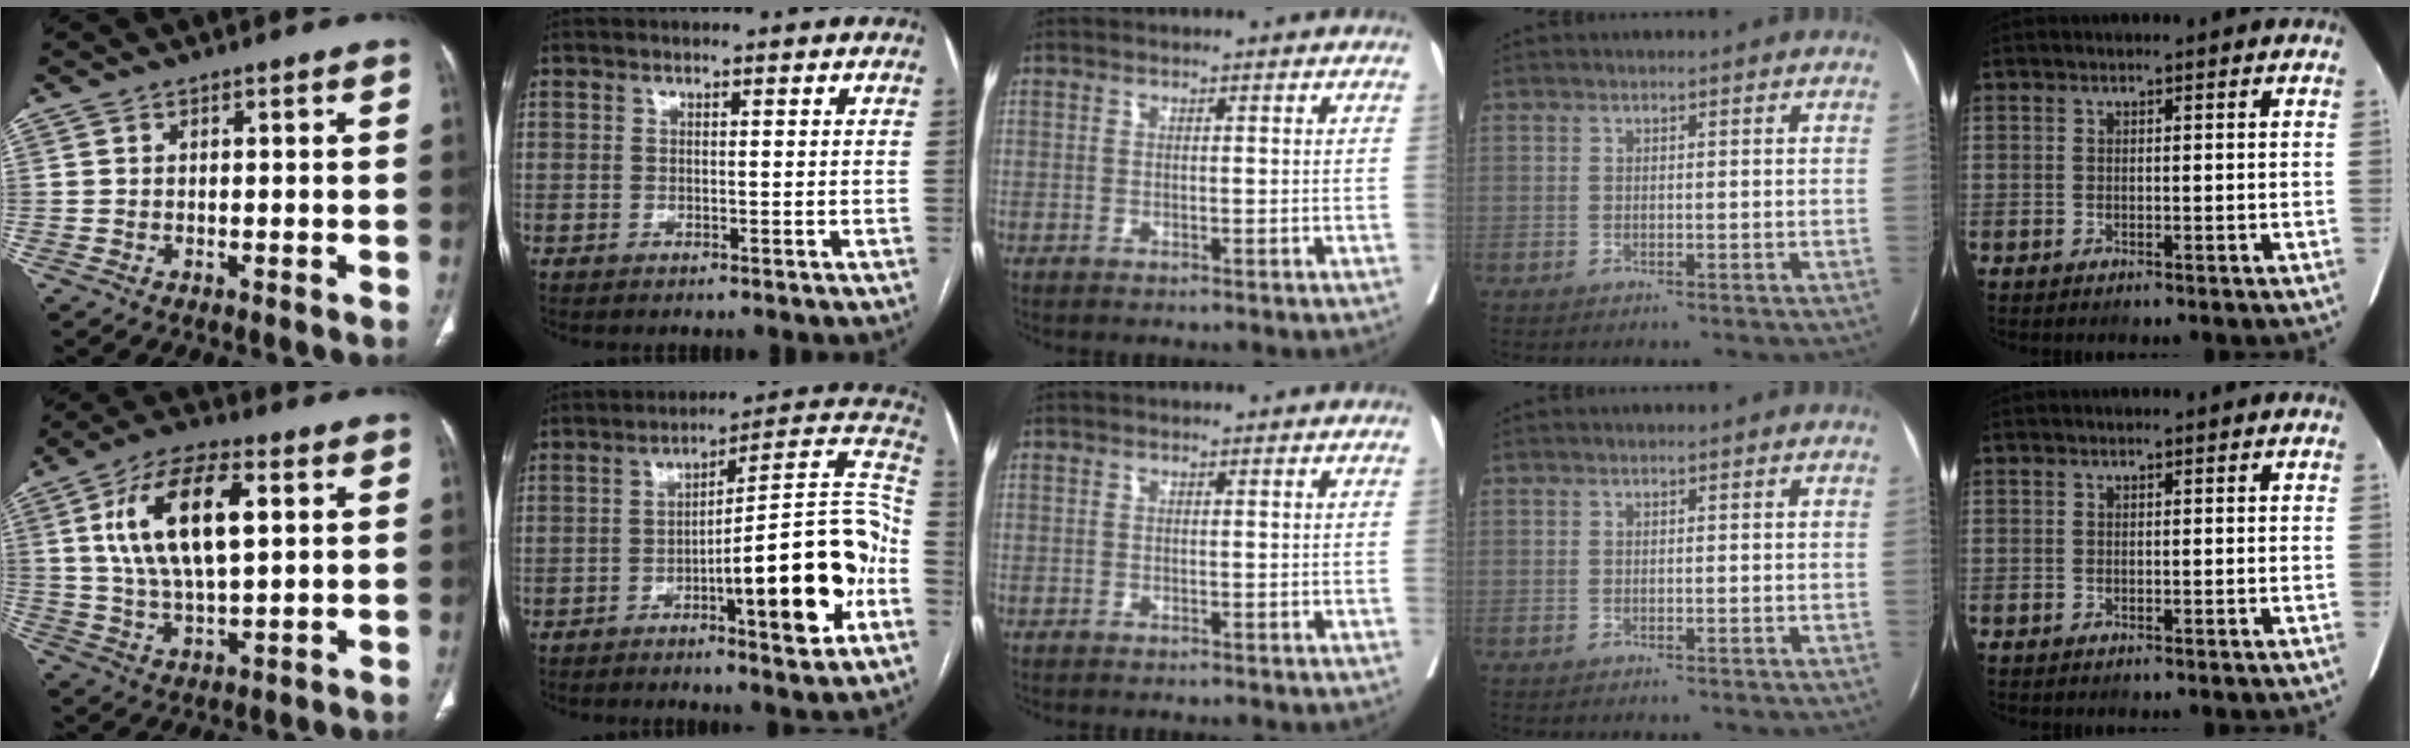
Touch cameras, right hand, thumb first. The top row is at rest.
{"thumb": {"total": 16.6, "force": [4.4, 7.2, 14.3], "torque": [-0.263, 0.001, 0.081]}, "index": {"total": 18.5, "force": [-6.1, 2.2, 17.3], "torque": [-0.210, 0.026, -0.080]}}